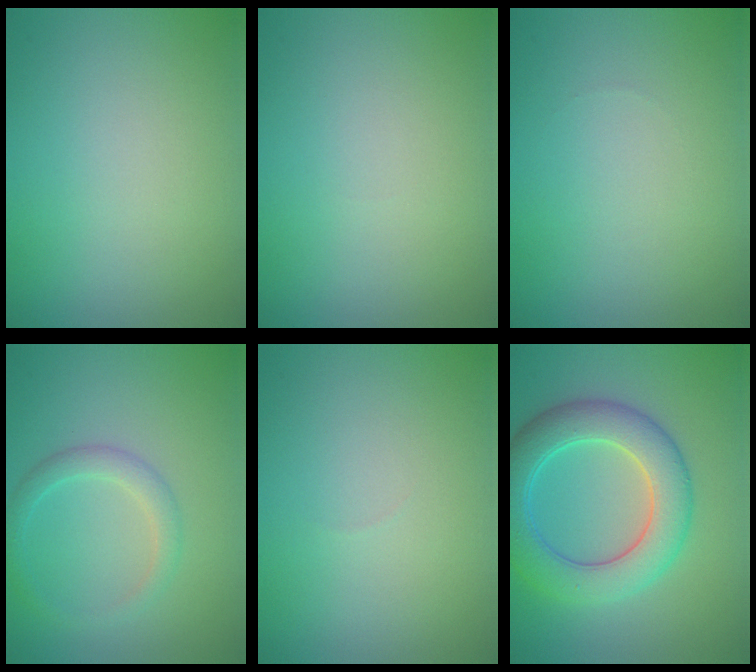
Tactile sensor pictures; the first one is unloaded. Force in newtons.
{"total": 0.0}
{"total": 0.0}
{"total": 2.0, "press": 2.0, "slide": 0.2}
{"total": 0.0}
{"total": 6.5, "press": 6.5, "slide": 0.0}